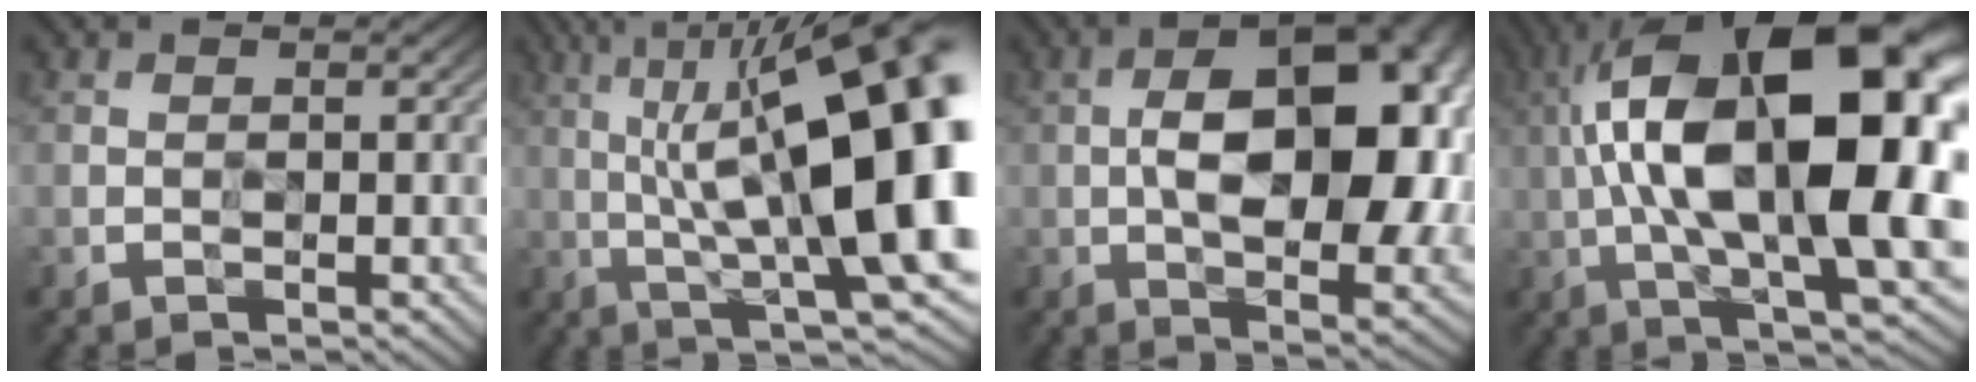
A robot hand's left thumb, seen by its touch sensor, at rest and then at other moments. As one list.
[{"total": 19.3, "force": [1.4, 6.1, 18.3], "torque": [-0.271, 0.042, 0.019]}, {"total": 17.8, "force": [-0.3, 10.0, 14.7], "torque": [-0.164, 0.015, -0.012]}, {"total": 20.9, "force": [1.8, 7.9, 19.3], "torque": [-0.347, 0.036, 0.024]}]